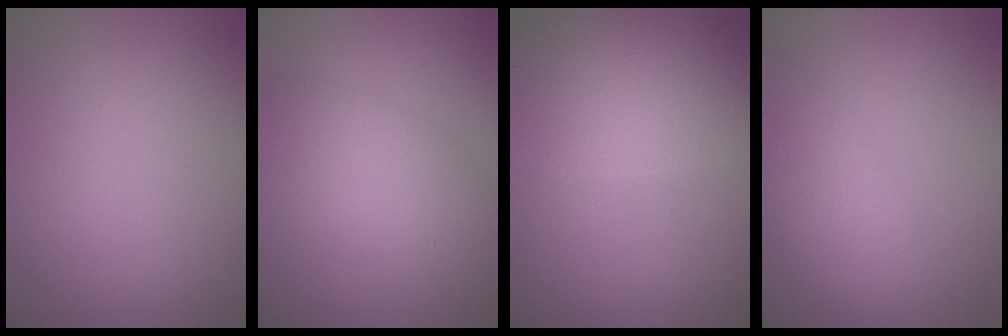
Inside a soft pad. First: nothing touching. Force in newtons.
{"total": 4.6, "press": 4.6, "slide": 0.1}
{"total": 9.6, "press": 9.6, "slide": 0.5}
{"total": 4.8, "press": 4.8, "slide": 0.4}